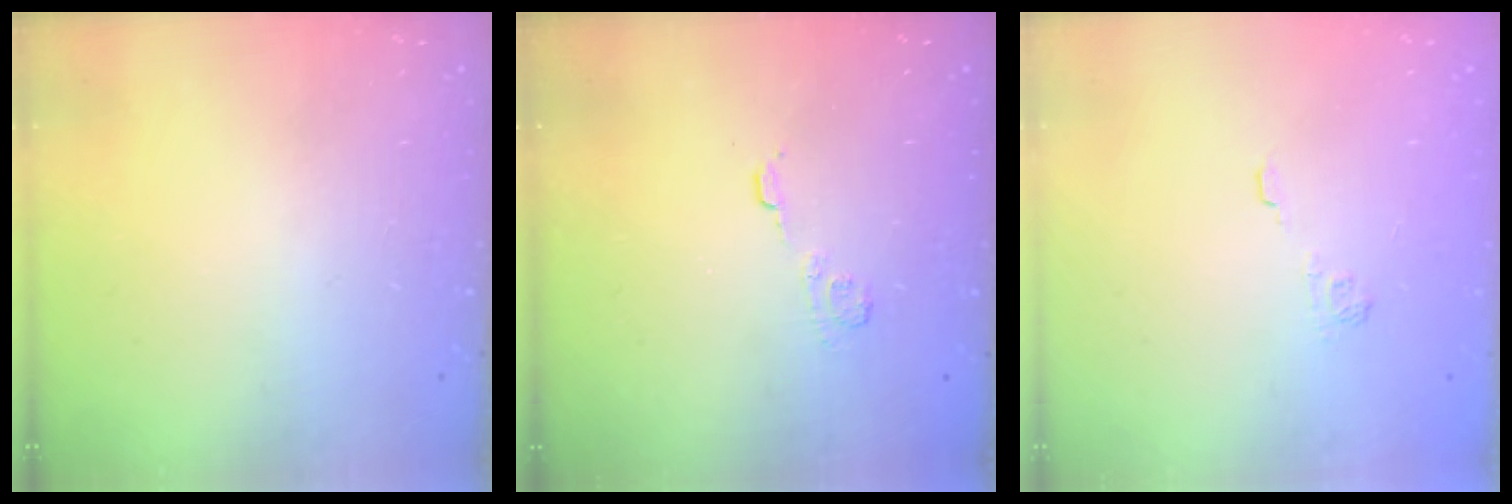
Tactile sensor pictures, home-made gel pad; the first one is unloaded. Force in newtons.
{"total": 6.0, "press": 5.9, "slide": 1.0}
{"total": 2.2, "press": 1.8, "slide": 1.3}